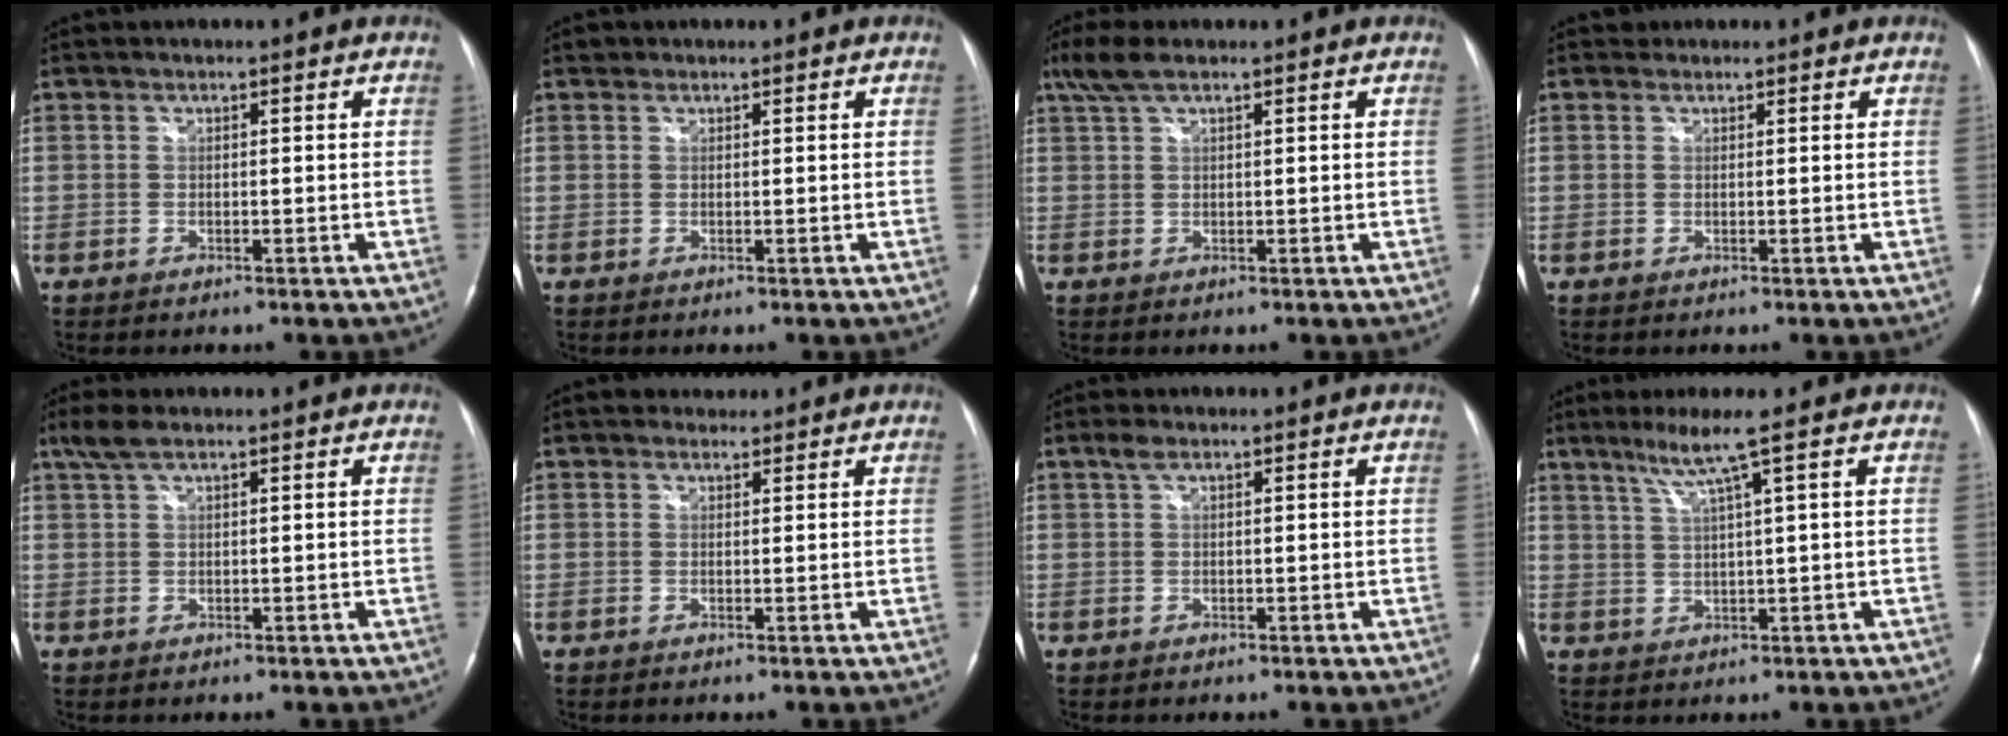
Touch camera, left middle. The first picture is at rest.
{"total": 0.6, "force": [0.6, 0.3, 0.0], "torque": [-0.001, 0.004, 0.010]}
{"total": 4.0, "force": [2.9, 0.9, 2.7], "torque": [-0.066, 0.020, 0.062]}
{"total": 0.7, "force": [0.7, 0.3, -0.1], "torque": [0.002, 0.003, 0.011]}
{"total": 2.9, "force": [2.1, 0.6, 1.9], "torque": [-0.048, 0.015, 0.047]}
{"total": 1.4, "force": [1.2, 0.7, -0.2], "torque": [0.004, 0.007, 0.016]}
{"total": 1.3, "force": [0.9, 0.4, 1.0], "torque": [-0.022, 0.013, 0.018]}
{"total": 6.1, "force": [3.1, -1.5, 5.0], "torque": [-0.100, 0.010, 0.062]}